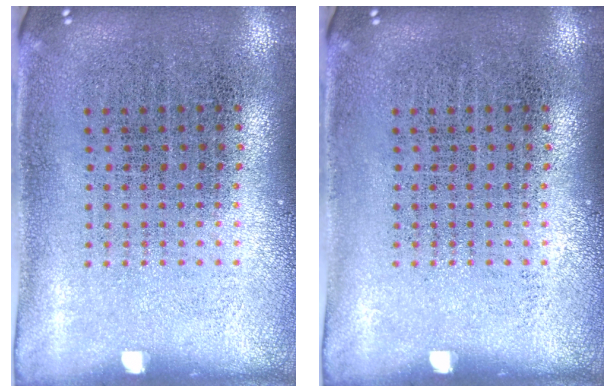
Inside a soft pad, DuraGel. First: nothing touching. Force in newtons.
{"total": 0.0}